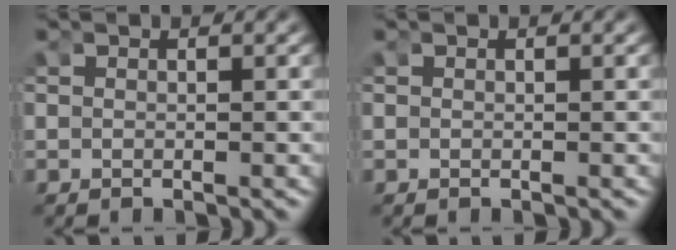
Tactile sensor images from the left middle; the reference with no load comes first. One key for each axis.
{"total": 0.0}